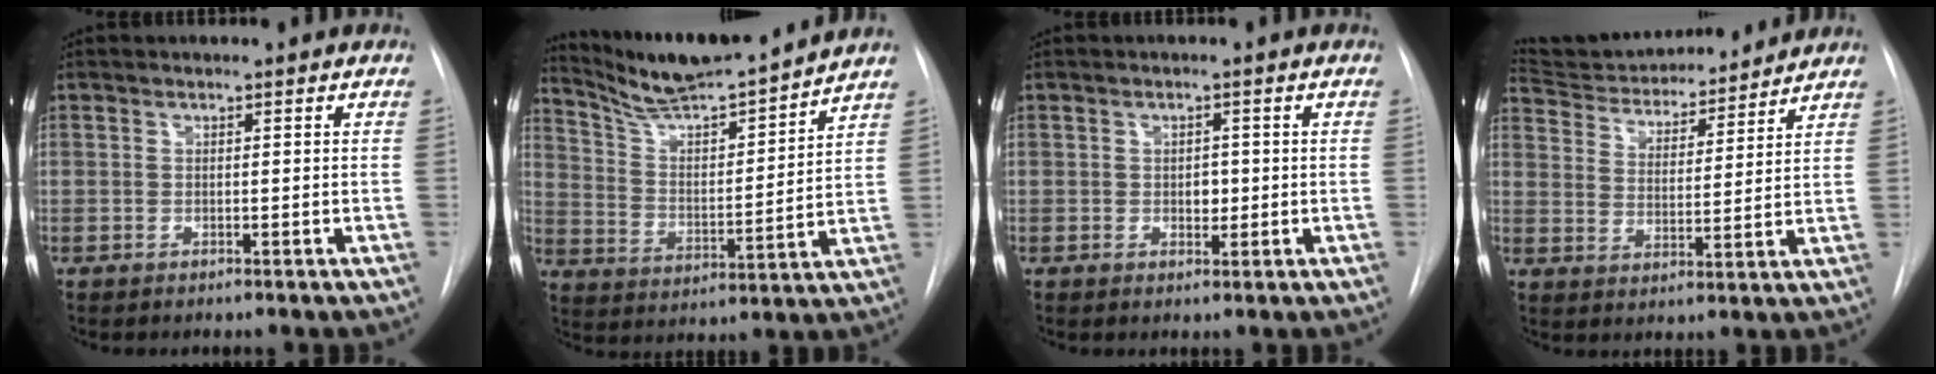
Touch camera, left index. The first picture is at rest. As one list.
[{"total": 15.8, "force": [14.6, 0.1, 5.8], "torque": [-0.105, -0.002, 0.248]}, {"total": 1.8, "force": [0.0, 1.3, 1.3], "torque": [-0.018, 0.001, 0.002]}, {"total": 16.2, "force": [15.3, 3.2, 4.0], "torque": [-0.063, 0.010, 0.240]}]